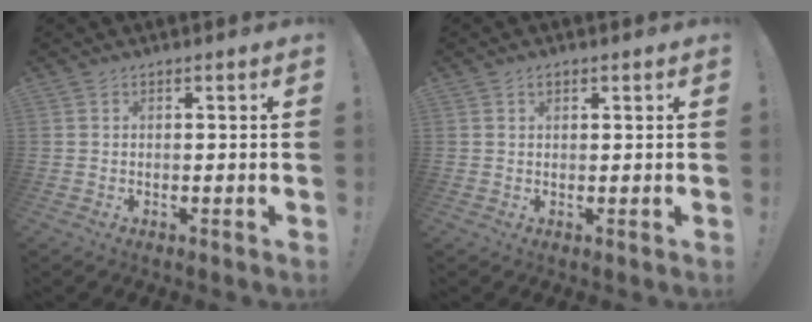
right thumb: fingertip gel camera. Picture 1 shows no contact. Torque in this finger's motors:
{"motor_torque": [-0.29, 0.17, -0.03, 0.14, 0.00]}